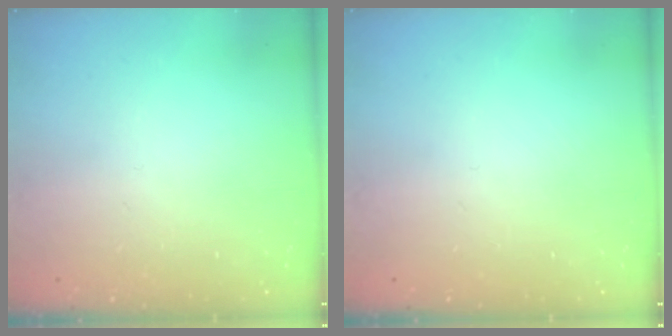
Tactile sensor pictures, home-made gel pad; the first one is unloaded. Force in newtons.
{"total": 0.0}